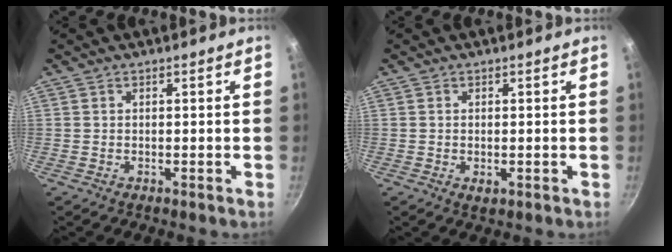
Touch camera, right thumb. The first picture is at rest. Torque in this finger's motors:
{"motor_torque": [-0.36, 0.07, 0.17, 0.30, -0.03]}